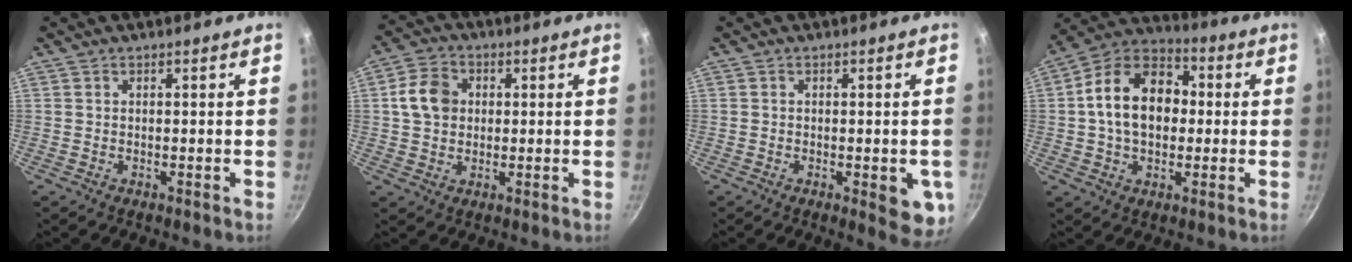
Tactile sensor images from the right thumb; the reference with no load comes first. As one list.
[{"total": 7.6, "force": [1.0, 6.2, 4.3], "torque": [-0.059, 0.011, 0.008]}, {"total": 6.9, "force": [-1.6, 2.6, 6.2], "torque": [-0.056, -0.003, -0.018]}, {"total": 15.8, "force": [0.8, 11.2, 11.1], "torque": [-0.153, 0.032, -0.004]}]